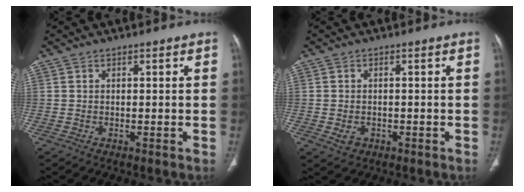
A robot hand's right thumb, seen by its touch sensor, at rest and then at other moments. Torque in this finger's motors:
{"motor_torque": [-0.31, 0.13, 0.06, 0.44, -0.03]}